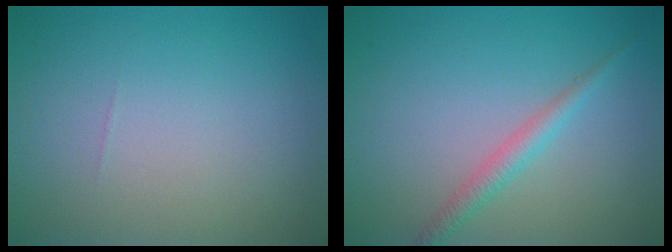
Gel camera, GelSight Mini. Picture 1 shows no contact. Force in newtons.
{"total": 1.9, "press": 1.9, "slide": 0.1}